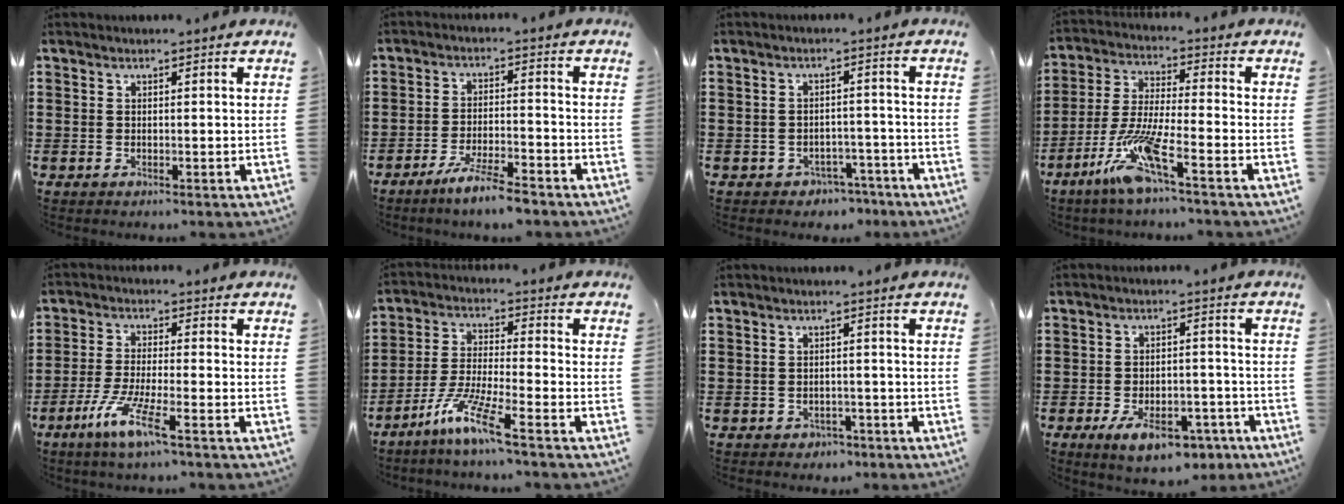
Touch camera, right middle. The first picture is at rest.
{"total": 5.6, "force": [-4.7, 0.1, 3.0], "torque": [-0.062, -0.007, -0.089]}
{"total": 2.5, "force": [-2.3, 0.9, -0.1], "torque": [-0.008, 0.003, -0.051]}
{"total": 9.7, "force": [-5.9, 1.0, 7.6], "torque": [-0.176, -0.016, -0.117]}
{"total": 7.3, "force": [-4.2, 0.8, 5.9], "torque": [-0.133, -0.014, -0.083]}
{"total": 8.1, "force": [-5.9, 0.5, 5.5], "torque": [-0.119, -0.010, -0.116]}
{"total": 1.3, "force": [-1.1, 0.6, -0.1], "torque": [-0.006, 0.001, -0.026]}
{"total": 7.0, "force": [-4.8, 2.7, 4.4], "torque": [-0.076, 0.010, -0.084]}